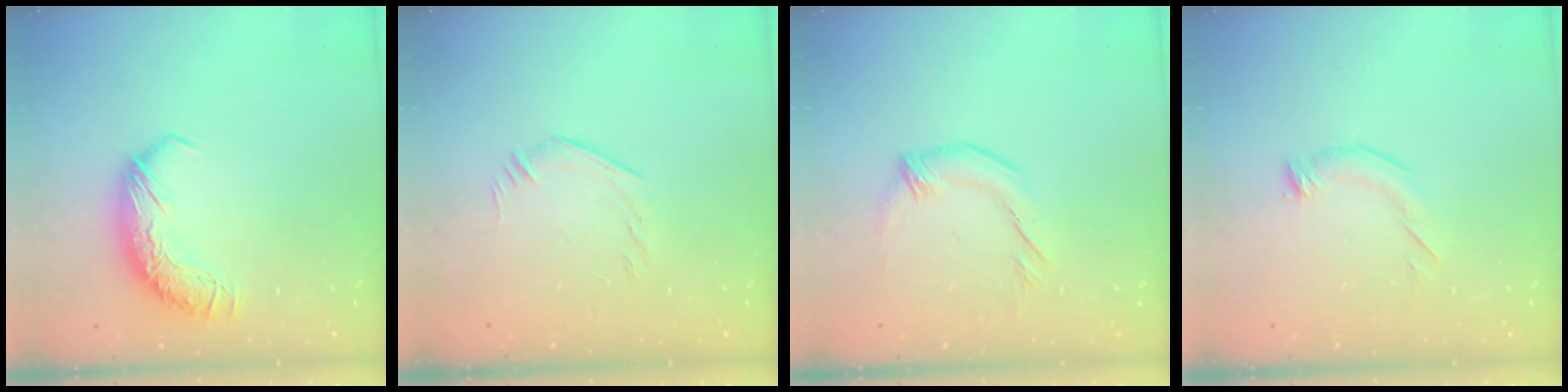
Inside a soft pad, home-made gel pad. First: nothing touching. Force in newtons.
{"total": 6.0, "press": 5.9, "slide": 1.1}
{"total": 1.5, "press": 1.2, "slide": 0.8}
{"total": 4.0, "press": 3.9, "slide": 0.7}